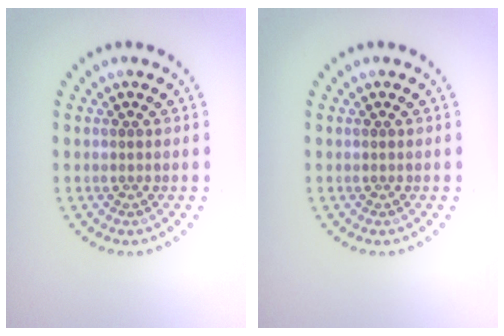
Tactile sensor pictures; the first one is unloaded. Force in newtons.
{"total": 0.0}